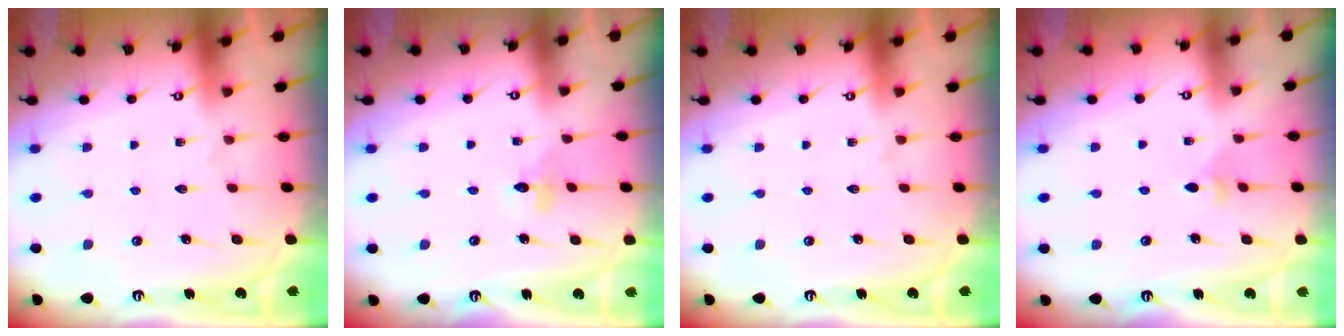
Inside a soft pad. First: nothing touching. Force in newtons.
{"total": 3.9, "press": 3.8, "slide": 0.4}
{"total": 0.0}
{"total": 3.4, "press": 3.3, "slide": 0.8}